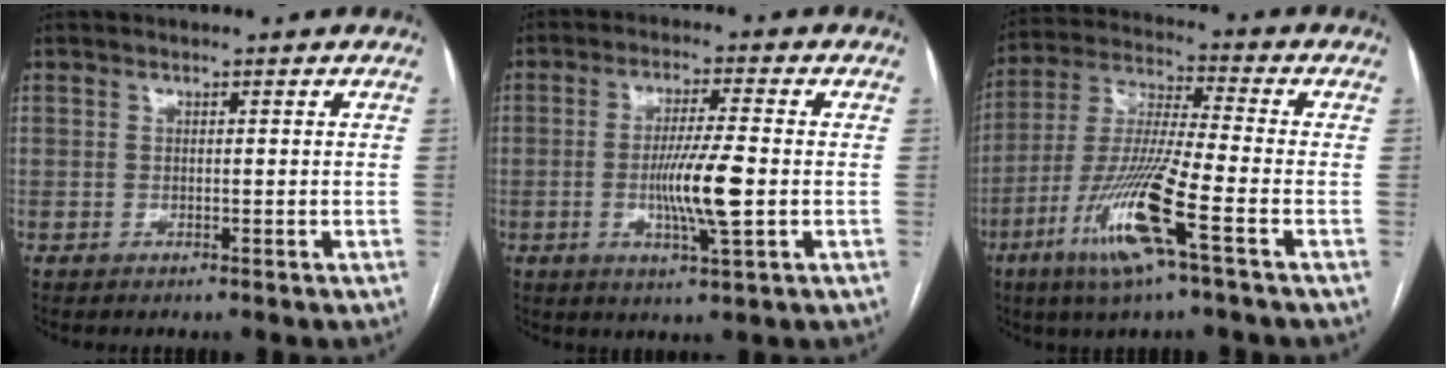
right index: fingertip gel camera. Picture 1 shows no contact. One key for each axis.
{"total": 8.5, "fx": -1.4, "fy": 0.2, "fz": 8.4, "tx": -0.157, "ty": -0.010, "tz": -0.026}
{"total": 14.5, "fx": -6.5, "fy": 0.0, "fz": 13.0, "tx": -0.271, "ty": -0.021, "tz": -0.125}